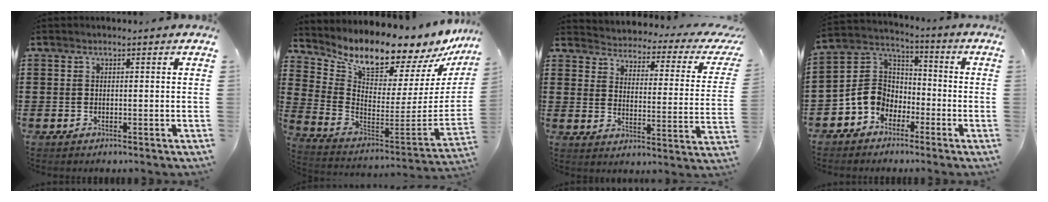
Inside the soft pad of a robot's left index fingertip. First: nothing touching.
{"total": 9.3, "force": [8.7, 1.7, 2.7], "torque": [-0.074, -0.091, 0.141]}
{"total": 2.2, "force": [2.1, 0.3, 0.4], "torque": [-0.029, -0.028, 0.025]}
{"total": 7.4, "force": [-3.3, 6.0, 2.6], "torque": [-0.093, 0.015, -0.075]}